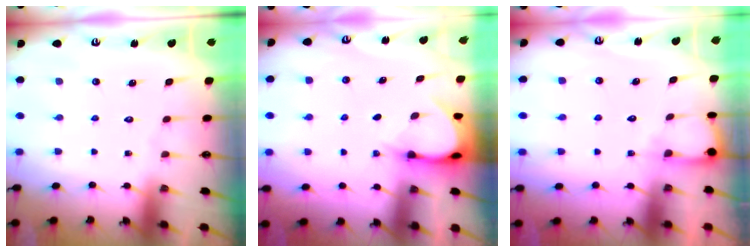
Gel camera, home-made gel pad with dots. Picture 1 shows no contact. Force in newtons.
{"total": 3.9, "press": 3.9, "slide": 0.3}
{"total": 4.2, "press": 4.2, "slide": 0.2}